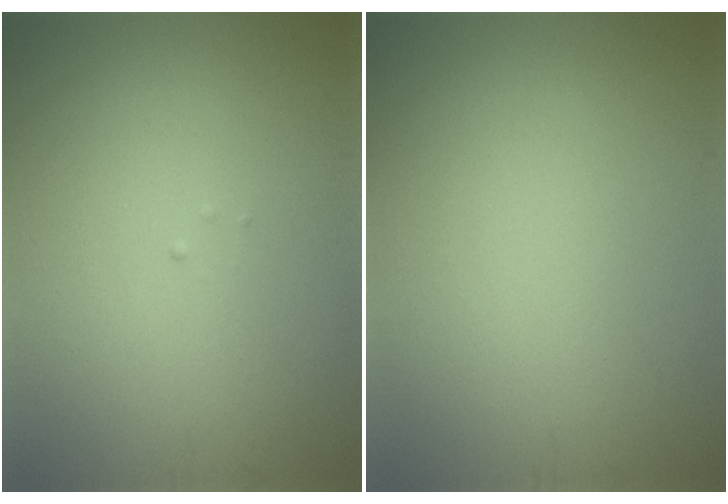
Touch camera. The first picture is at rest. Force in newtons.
{"total": 0.0}